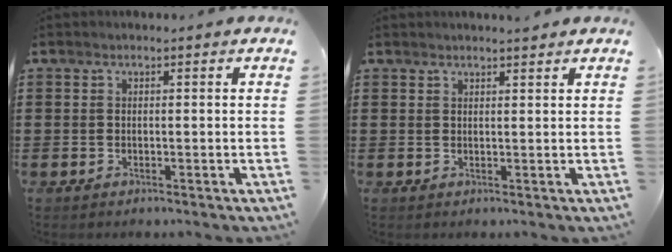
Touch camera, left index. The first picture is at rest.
{"total": 1.4, "force": [1.4, 0.0, 0.3], "torque": [-0.009, 0.000, 0.027]}